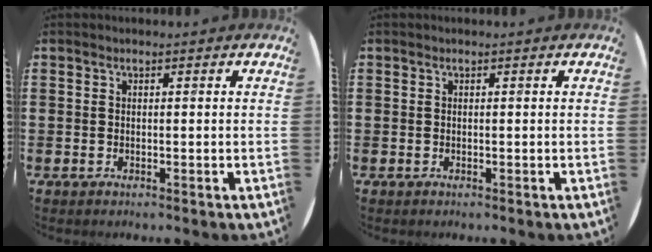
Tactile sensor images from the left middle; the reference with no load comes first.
{"total": 0.0}